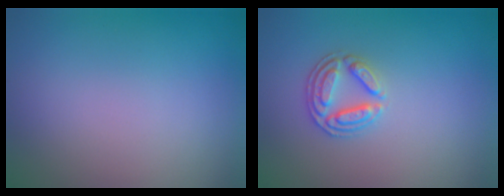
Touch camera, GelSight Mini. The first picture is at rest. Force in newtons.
{"total": 2.7, "press": 2.6, "slide": 0.9}